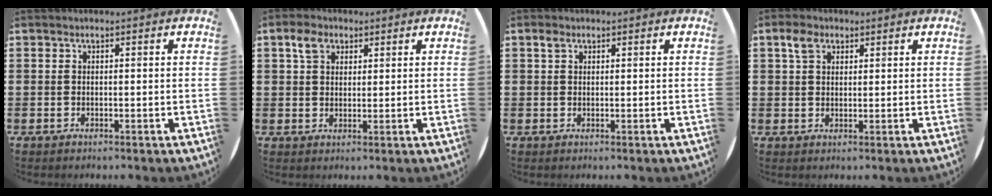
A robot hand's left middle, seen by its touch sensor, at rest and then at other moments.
{"total": 3.5, "force": [2.1, 2.3, 1.6], "torque": [-0.022, 0.001, 0.036]}
{"total": 1.1, "force": [0.6, 0.8, 0.4], "torque": [0.005, -0.003, 0.009]}
{"total": 3.0, "force": [1.8, 1.9, 1.4], "torque": [-0.025, 0.003, 0.033]}